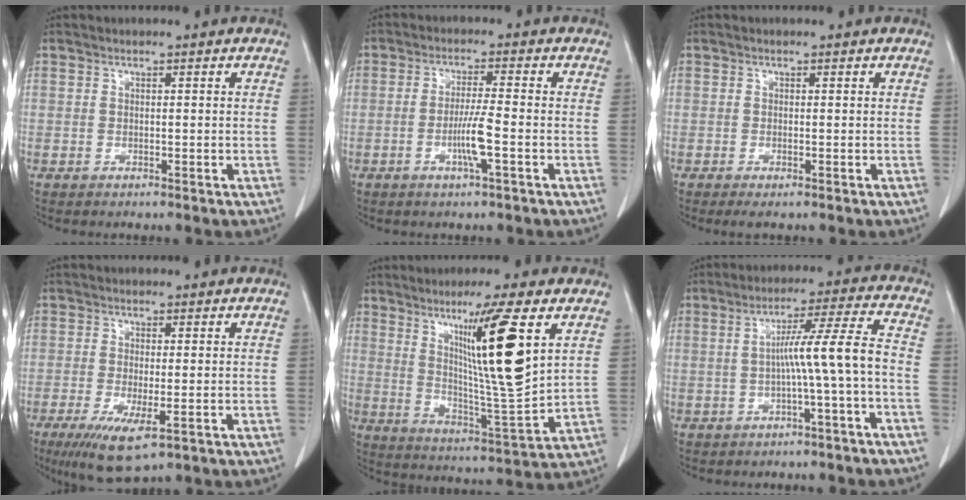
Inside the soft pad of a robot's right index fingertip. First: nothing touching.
{"total": 5.0, "force": [-1.6, -0.3, 4.7], "torque": [-0.088, -0.004, -0.029]}
{"total": 1.3, "force": [-0.8, 0.2, 1.1], "torque": [-0.018, -0.003, -0.011]}
{"total": 7.1, "force": [-3.3, 1.6, 6.1], "torque": [-0.107, -0.020, -0.050]}
{"total": 14.8, "force": [6.0, -0.4, 13.5], "torque": [-0.224, -0.019, 0.105]}
{"total": 7.6, "force": [-1.8, -1.4, 7.2], "torque": [-0.122, 0.022, -0.023]}